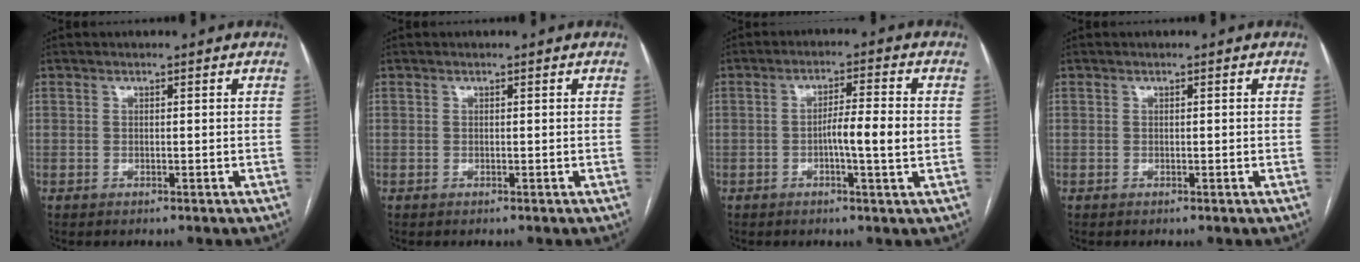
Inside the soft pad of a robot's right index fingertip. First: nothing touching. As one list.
[{"total": 0.0}, {"total": 6.0, "force": [-0.9, 0.0, 5.9], "torque": [-0.093, 0.004, -0.015]}, {"total": 0.0}]